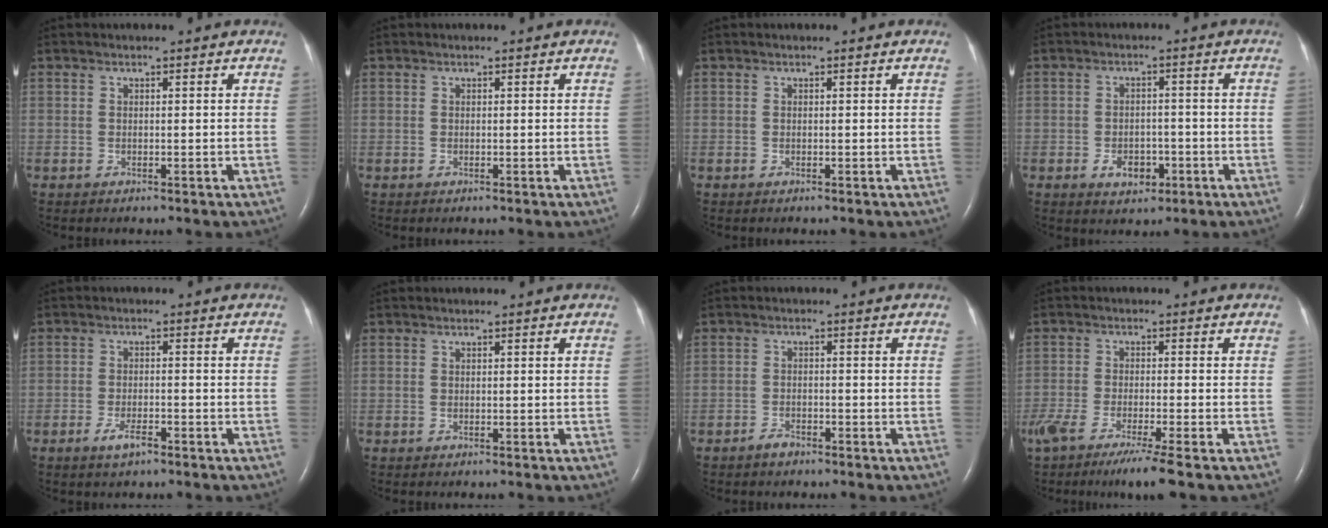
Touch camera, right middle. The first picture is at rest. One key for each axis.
{"total": 0.0}
{"total": 0.0}
{"total": 3.9, "fx": -1.7, "fy": 2.6, "fz": 2.4, "tx": -0.036, "ty": 0.003, "tz": -0.020}
{"total": 2.8, "fx": -1.8, "fy": 0.7, "fz": 2.0, "tx": -0.045, "ty": -0.002, "tz": -0.035}
{"total": 0.0}
{"total": 1.7, "fx": -1.5, "fy": 0.7, "fz": 0.6, "tx": -0.010, "ty": 0.001, "tz": -0.026}
{"total": 9.7, "fx": -7.0, "fy": 0.1, "fz": 6.8, "tx": -0.114, "ty": -0.027, "tz": -0.113}